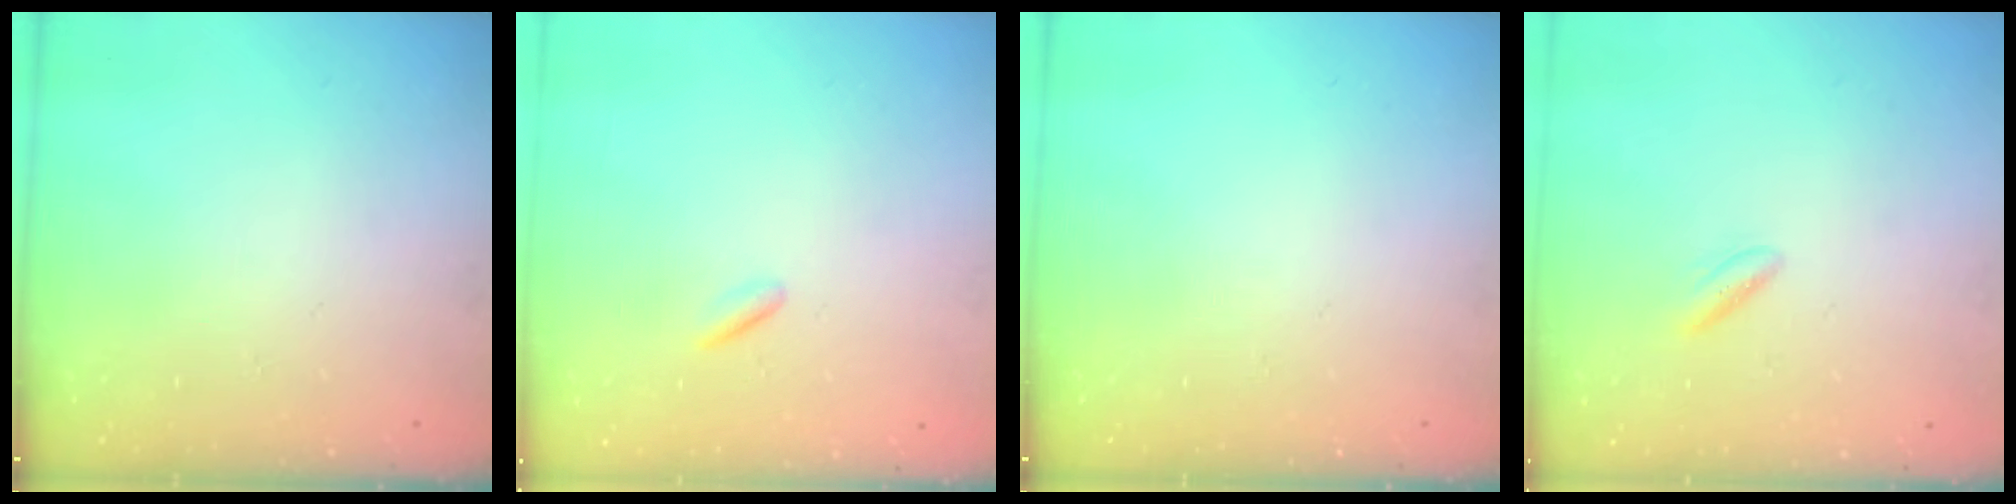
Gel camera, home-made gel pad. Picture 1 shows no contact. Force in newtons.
{"total": 1.2, "press": 1.0, "slide": 0.6}
{"total": 0.0}
{"total": 2.8, "press": 2.8, "slide": 0.5}